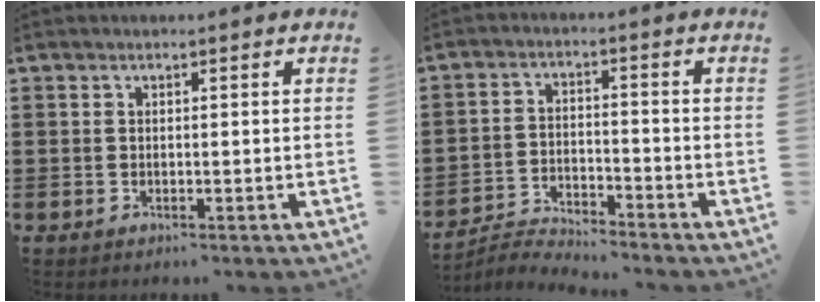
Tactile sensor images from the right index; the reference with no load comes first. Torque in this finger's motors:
{"motor_torque": [-0.45, -0.22, -0.85, -0.19]}